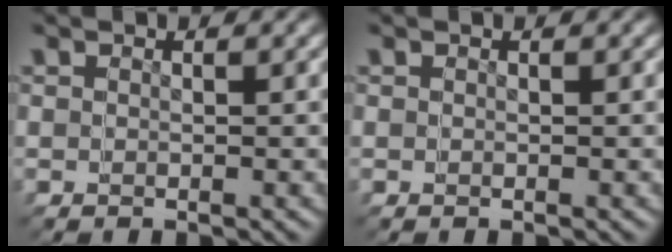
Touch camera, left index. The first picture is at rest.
{"total": 0.0}